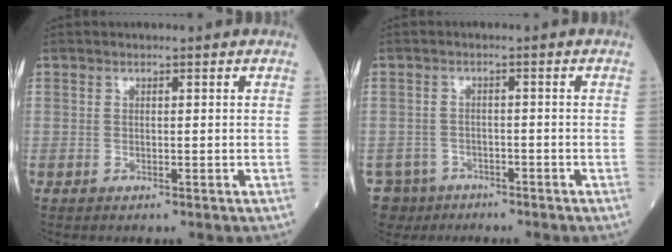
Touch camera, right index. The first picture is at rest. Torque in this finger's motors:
{"motor_torque": [0.67, -0.64, 0.30, 0.02]}